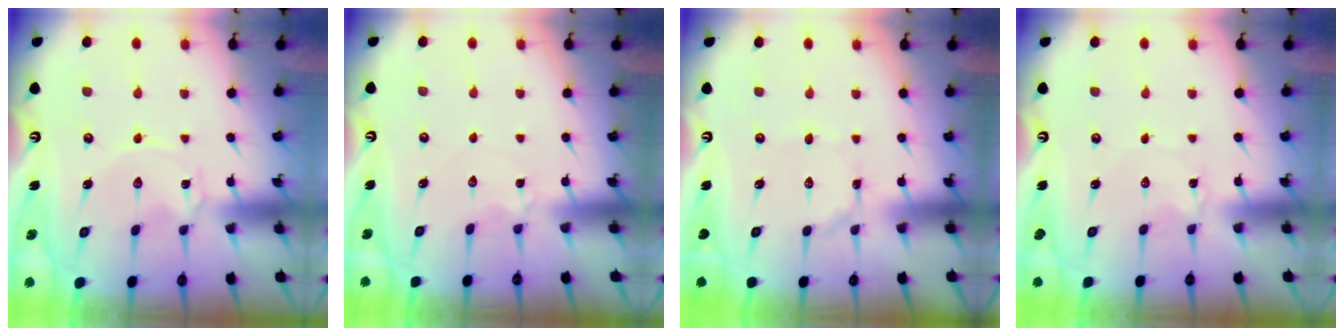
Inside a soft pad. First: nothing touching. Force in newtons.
{"total": 2.8, "press": 2.7, "slide": 0.5}
{"total": 1.4, "press": 1.4, "slide": 0.1}
{"total": 0.8, "press": 0.8, "slide": 0.1}